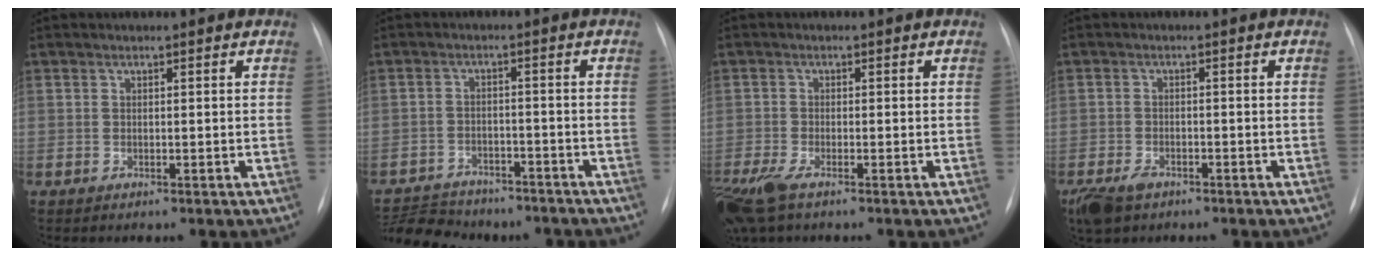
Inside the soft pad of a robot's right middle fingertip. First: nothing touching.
{"total": 12.7, "force": [-11.2, 4.9, 3.5], "torque": [-0.076, 0.014, -0.152]}
{"total": 5.7, "force": [-4.6, 0.8, 3.4], "torque": [-0.078, -0.016, -0.093]}
{"total": 5.6, "force": [-3.8, 3.2, 2.7], "torque": [-0.055, -0.007, -0.062]}